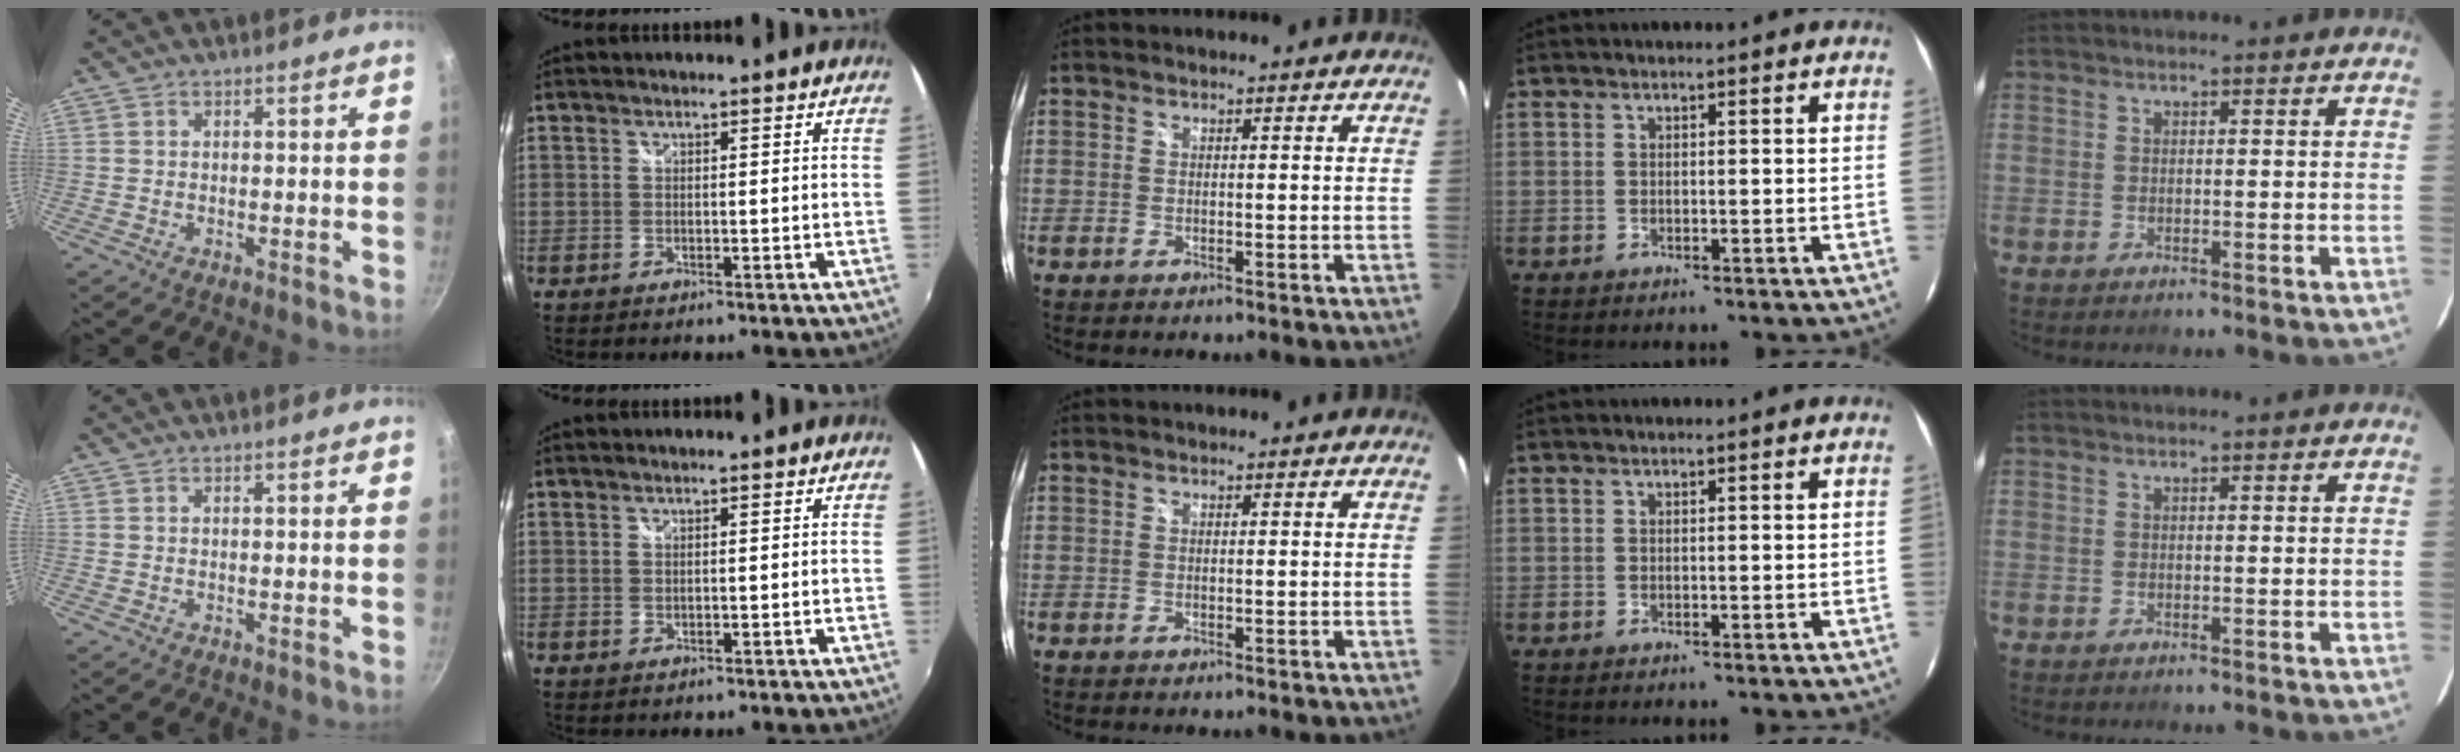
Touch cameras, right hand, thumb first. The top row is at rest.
{}